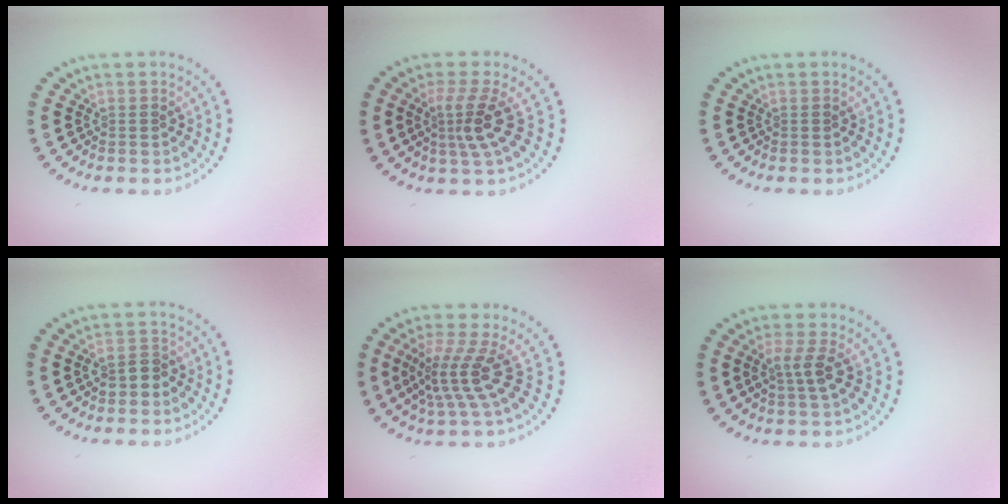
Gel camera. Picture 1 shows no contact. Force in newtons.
{"total": 3.2, "press": 2.3, "slide": 2.3}
{"total": 0.0}
{"total": 2.1, "press": 2.0, "slide": 0.7}
{"total": 4.0, "press": 2.8, "slide": 2.9}
{"total": 2.4, "press": 2.1, "slide": 1.0}